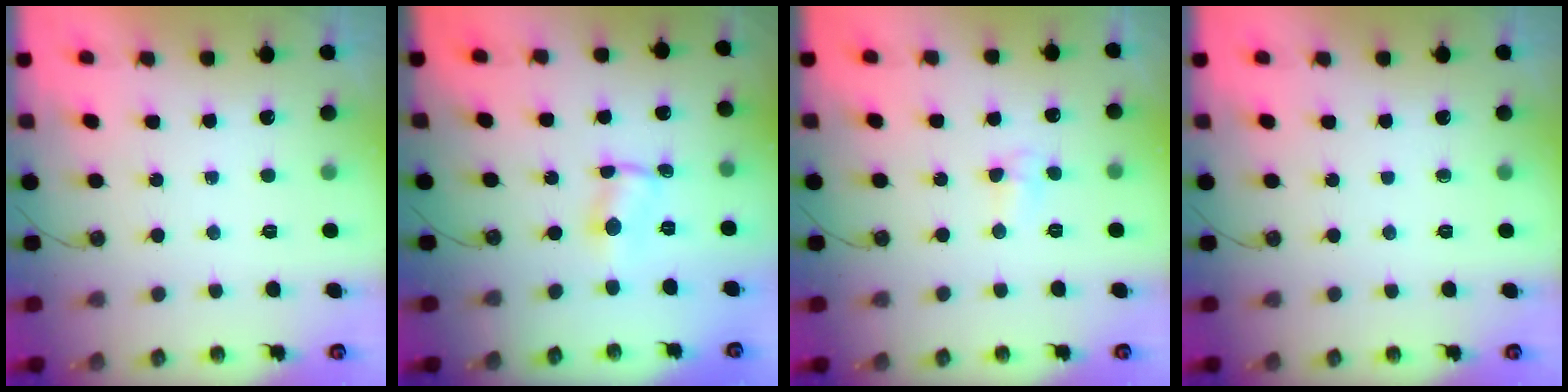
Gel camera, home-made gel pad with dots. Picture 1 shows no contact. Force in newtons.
{"total": 1.0, "press": 0.6, "slide": 0.8}
{"total": 5.5, "press": 4.4, "slide": 3.4}
{"total": 0.0}